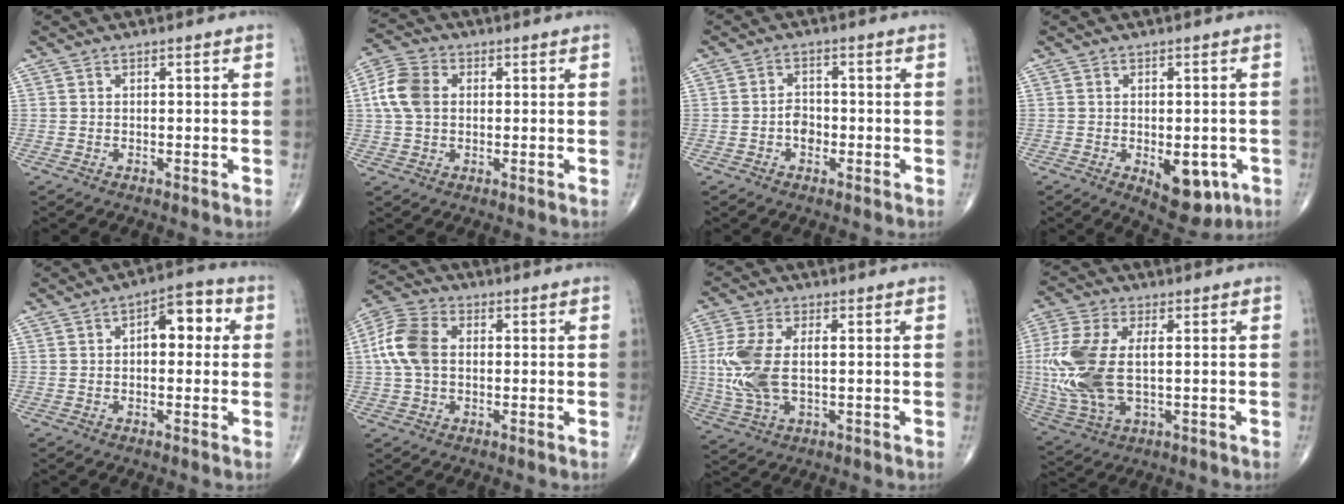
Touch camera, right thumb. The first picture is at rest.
{"total": 8.0, "force": [1.0, 5.7, 5.4], "torque": [-0.115, 0.015, 0.015]}
{"total": 3.1, "force": [-1.0, 2.3, 1.8], "torque": [-0.015, 0.011, -0.023]}
{"total": 8.7, "force": [-2.8, 4.5, 6.9], "torque": [-0.067, -0.006, -0.024]}
{"total": 7.4, "force": [1.2, 3.9, 6.1], "torque": [-0.059, 0.023, 0.008]}
{"total": 9.7, "force": [0.8, 6.6, 7.0], "torque": [-0.152, 0.022, 0.008]}
{"total": 10.6, "force": [0.3, 5.4, 9.2], "torque": [-0.223, 0.000, 0.009]}
{"total": 15.7, "force": [0.5, 8.1, 13.4], "torque": [-0.326, -0.006, 0.017]}